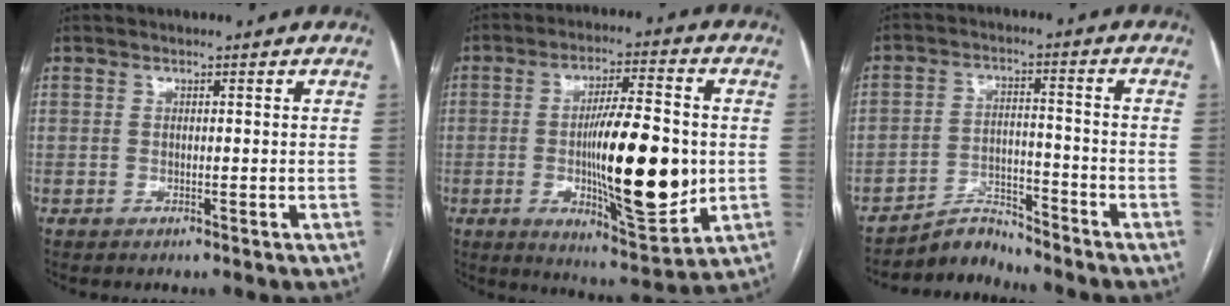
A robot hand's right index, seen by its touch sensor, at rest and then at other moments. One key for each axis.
{"total": 16.9, "fx": -1.6, "fy": 3.6, "fz": 16.4, "tx": -0.269, "ty": -0.008, "tz": -0.020}
{"total": 5.2, "fx": -5.0, "fy": 0.7, "fz": -1.0, "tx": 0.021, "ty": 0.011, "tz": -0.085}